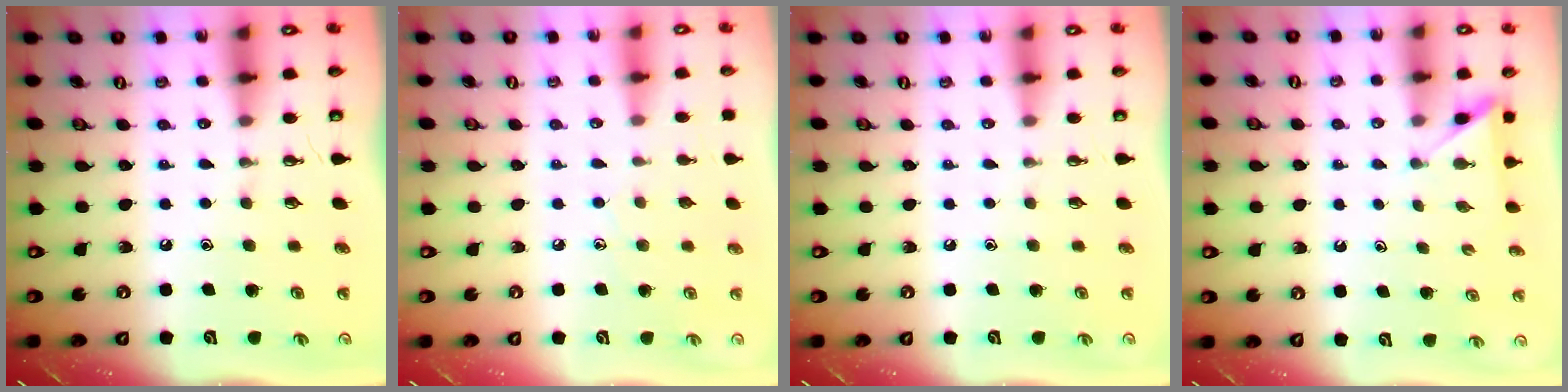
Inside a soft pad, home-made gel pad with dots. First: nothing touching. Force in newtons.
{"total": 4.7, "press": 4.6, "slide": 0.6}
{"total": 0.0}
{"total": 3.0, "press": 3.0, "slide": 0.3}